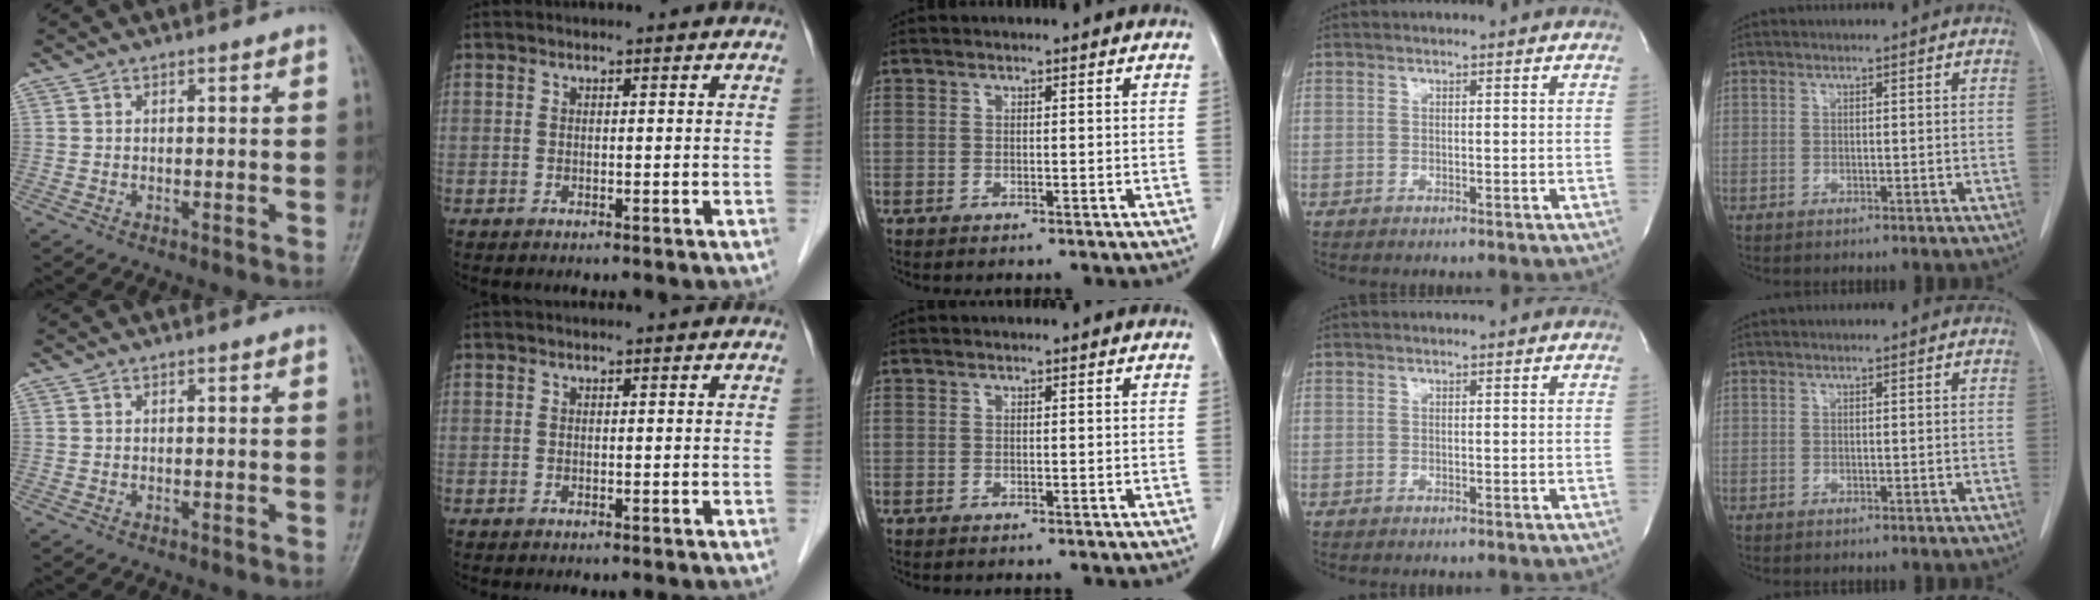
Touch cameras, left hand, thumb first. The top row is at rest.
{}